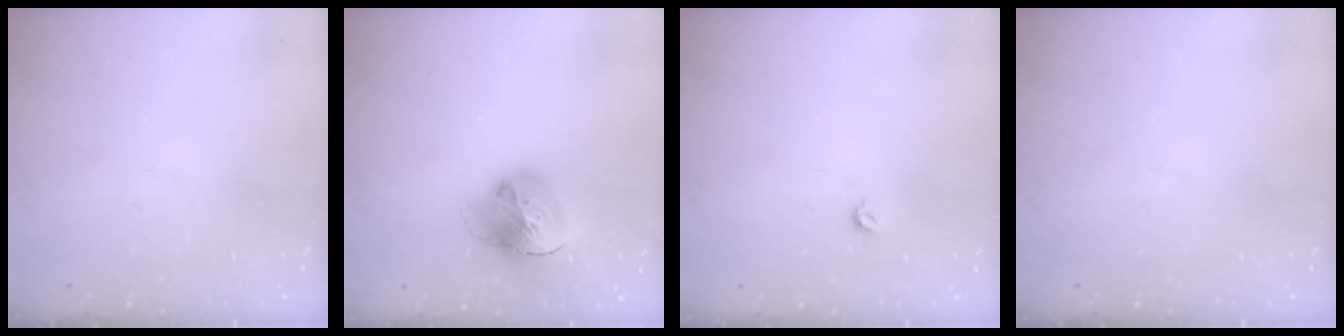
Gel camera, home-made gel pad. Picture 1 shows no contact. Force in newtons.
{"total": 18.2, "press": 18.1, "slide": 2.0}
{"total": 3.9, "press": 3.8, "slide": 0.7}
{"total": 0.0}